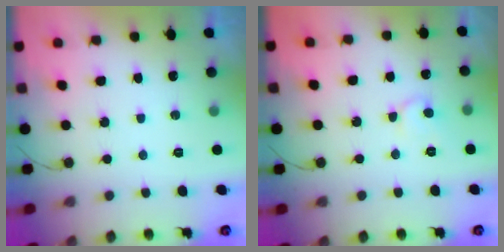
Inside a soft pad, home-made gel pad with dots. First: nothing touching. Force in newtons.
{"total": 7.4, "press": 7.4, "slide": 0.3}